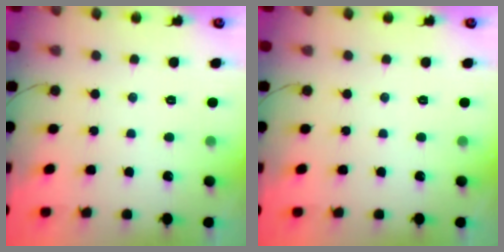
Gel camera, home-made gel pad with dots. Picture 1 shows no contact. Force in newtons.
{"total": 0.0}